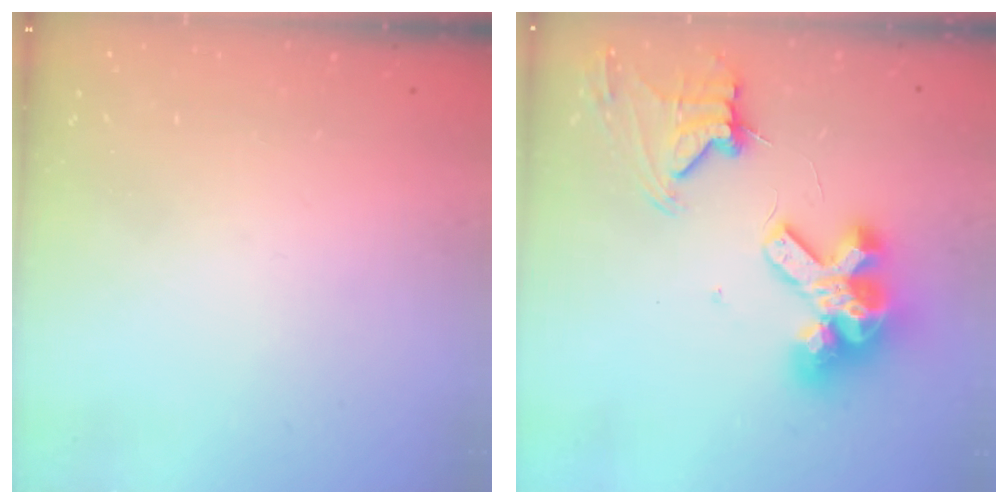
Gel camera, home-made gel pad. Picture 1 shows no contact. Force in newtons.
{"total": 15.0, "press": 14.9, "slide": 1.8}